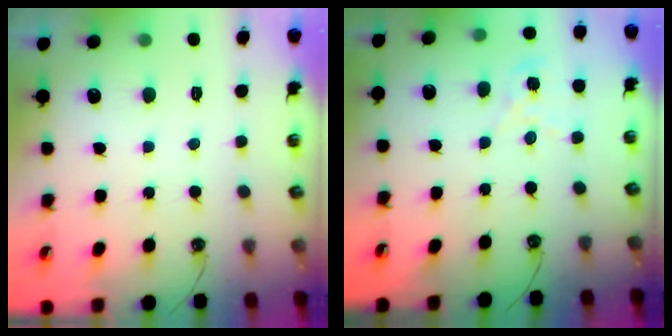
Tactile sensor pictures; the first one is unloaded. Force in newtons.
{"total": 2.9, "press": 2.9, "slide": 0.4}